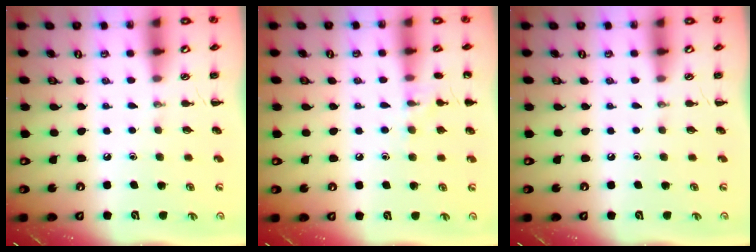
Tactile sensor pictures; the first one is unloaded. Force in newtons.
{"total": 8.7, "press": 8.5, "slide": 1.9}
{"total": 0.0}